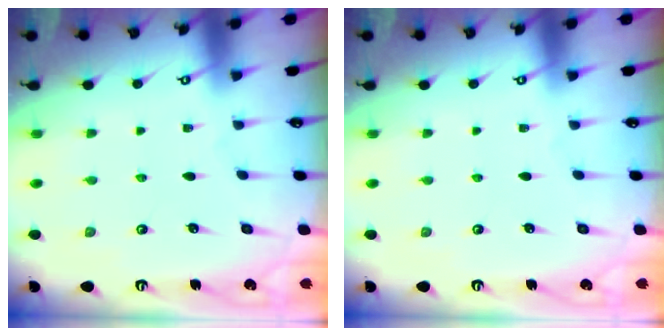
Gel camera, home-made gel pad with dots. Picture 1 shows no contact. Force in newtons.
{"total": 0.0}